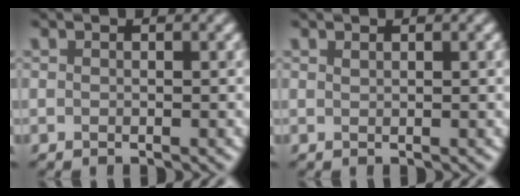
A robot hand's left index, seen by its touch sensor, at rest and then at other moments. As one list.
[{"total": 0.7, "force": [0.5, 0.1, 0.5], "torque": [-0.001, 0.007, 0.007]}]